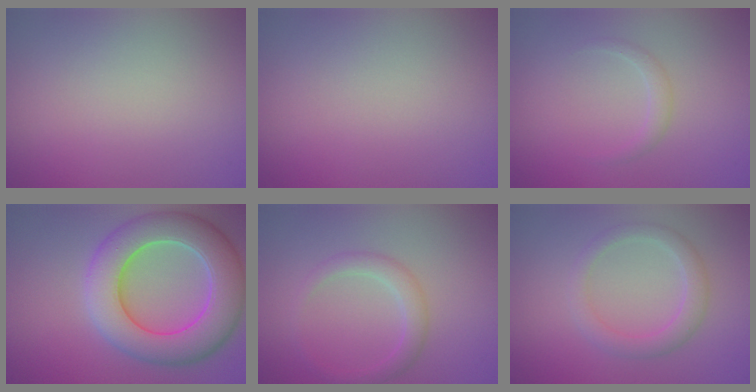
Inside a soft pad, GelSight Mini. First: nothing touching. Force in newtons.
{"total": 0.0}
{"total": 1.1, "press": 1.1, "slide": 0.1}
{"total": 9.6, "press": 9.6, "slide": 0.5}
{"total": 2.2, "press": 2.2, "slide": 0.1}
{"total": 2.7, "press": 2.7, "slide": 0.3}